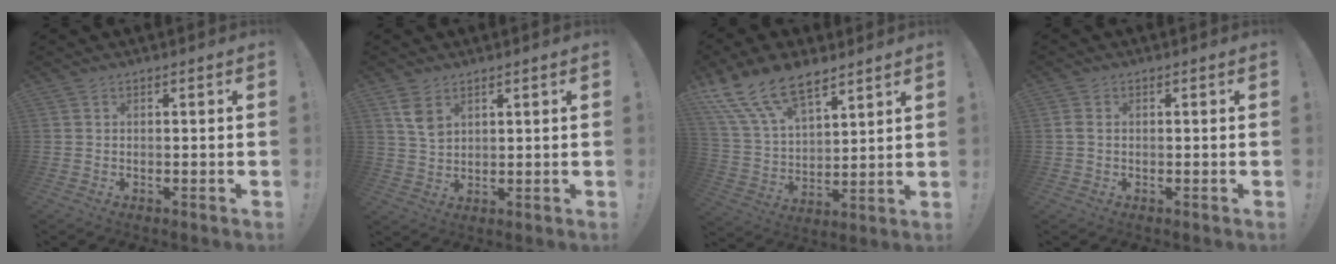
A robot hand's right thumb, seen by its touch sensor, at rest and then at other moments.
{"total": 5.7, "force": [3.0, 3.3, 3.4], "torque": [-0.042, -0.017, 0.054]}
{"total": 16.8, "force": [11.9, 8.1, 8.7], "torque": [-0.177, -0.072, 0.223]}
{"total": 1.7, "force": [0.1, 1.2, 1.2], "torque": [-0.028, 0.007, 0.004]}